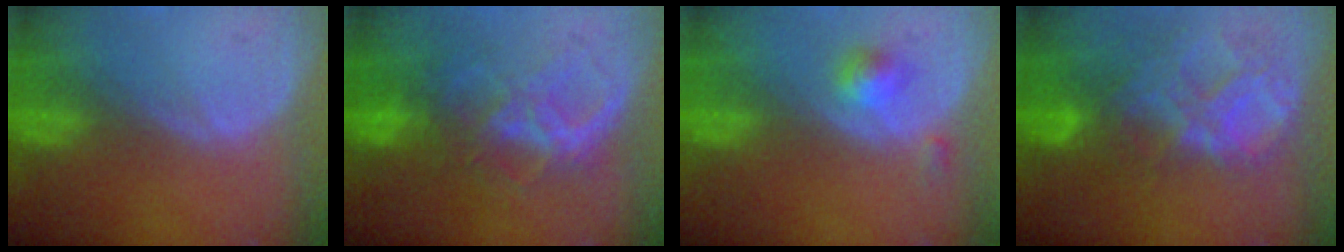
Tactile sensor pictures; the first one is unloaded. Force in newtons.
{"total": 7.1, "press": 7.1, "slide": 1.0}
{"total": 2.6, "press": 2.4, "slide": 1.1}
{"total": 9.0, "press": 7.7, "slide": 4.6}